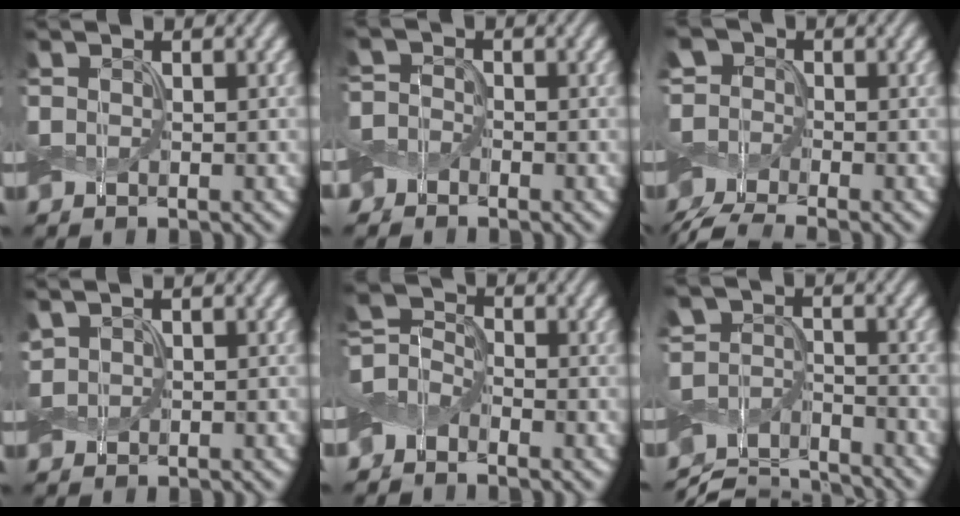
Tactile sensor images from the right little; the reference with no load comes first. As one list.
[{"total": 2.8, "force": [-1.6, 2.2, 0.7], "torque": [0.006, 0.015, -0.057]}, {"total": 6.2, "force": [-3.7, 3.5, 3.6], "torque": [-0.070, -0.014, -0.083]}, {"total": 1.2, "force": [0.8, 0.6, 0.6], "torque": [-0.016, 0.007, 0.018]}, {"total": 3.3, "force": [-2.4, 1.9, 1.3], "torque": [-0.025, 0.007, -0.064]}, {"total": 6.5, "force": [-6.2, 1.6, 1.3], "torque": [-0.007, -0.005, -0.127]}]